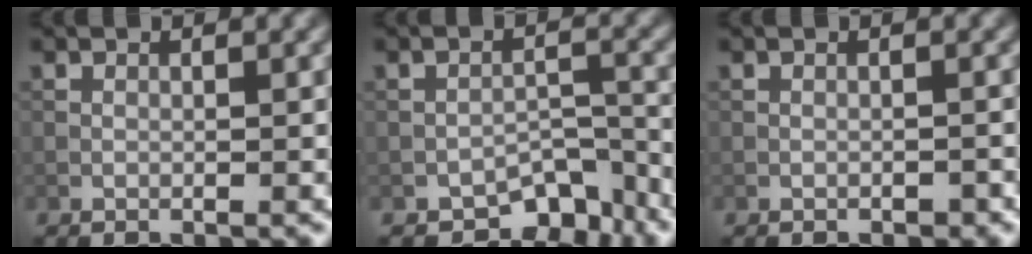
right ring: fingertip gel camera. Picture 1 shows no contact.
{"total": 4.8, "force": [-3.7, 2.3, 1.9], "torque": [-0.013, -0.002, -0.057]}
{"total": 0.6, "force": [-0.4, 0.2, 0.3], "torque": [-0.004, 0.001, -0.006]}